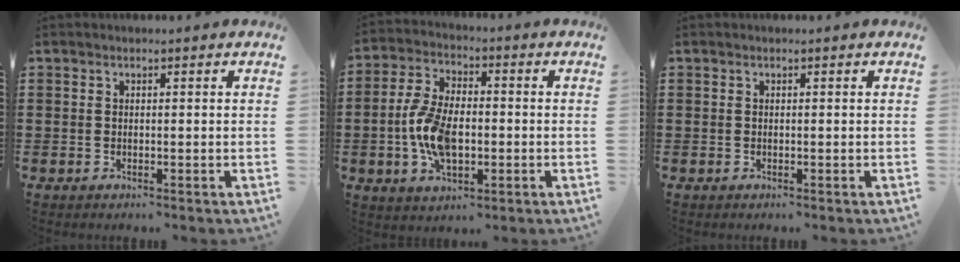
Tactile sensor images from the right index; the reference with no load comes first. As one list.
[{"total": 9.1, "force": [-1.6, 4.9, 7.5], "torque": [-0.177, 0.000, -0.035]}, {"total": 0.0}]